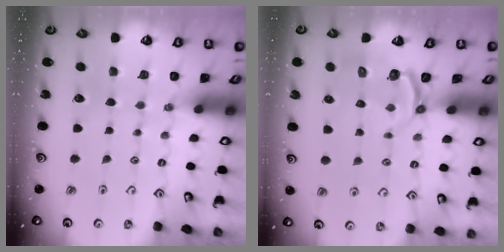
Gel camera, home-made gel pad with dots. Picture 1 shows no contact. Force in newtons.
{"total": 3.8, "press": 2.9, "slide": 2.4}